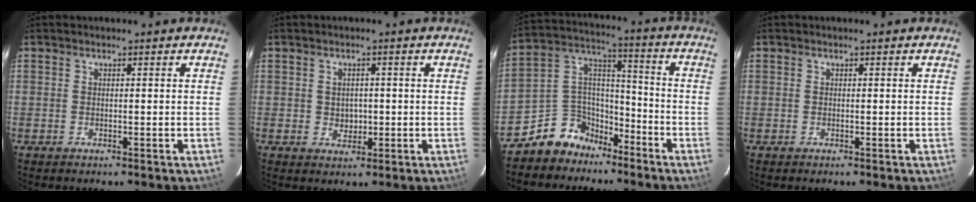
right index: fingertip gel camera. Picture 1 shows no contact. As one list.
[{"total": 2.9, "force": [-0.2, 2.7, 1.3], "torque": [-0.018, 0.002, 0.003]}, {"total": 10.2, "force": [-7.2, 7.0, 1.6], "torque": [-0.045, 0.066, -0.131]}, {"total": 0.0}]